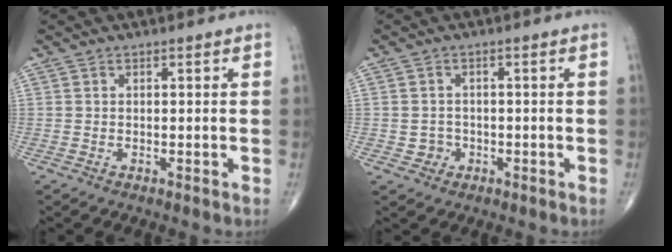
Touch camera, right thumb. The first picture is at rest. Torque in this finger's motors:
{"motor_torque": [-0.21, 0.23, 0.04, 0.09, 0.05]}